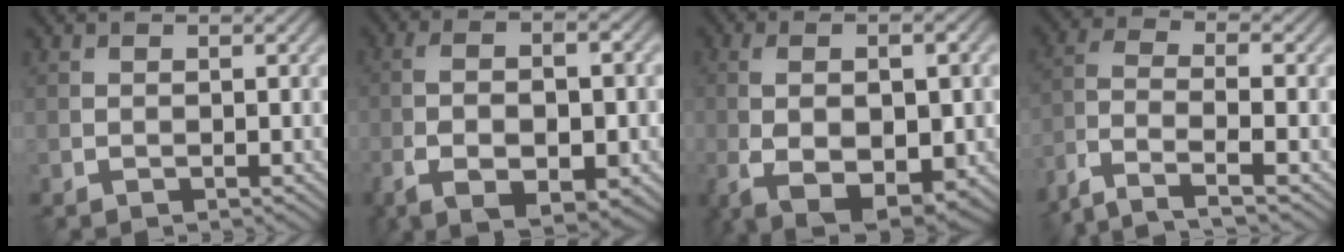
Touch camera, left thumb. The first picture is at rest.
{"total": 10.6, "force": [-4.1, 4.0, 8.9], "torque": [-0.171, -0.021, -0.051]}
{"total": 11.5, "force": [-3.1, 4.9, 9.9], "torque": [-0.180, -0.026, -0.029]}
{"total": 7.5, "force": [-5.1, 2.0, 5.1], "torque": [-0.105, -0.003, -0.112]}